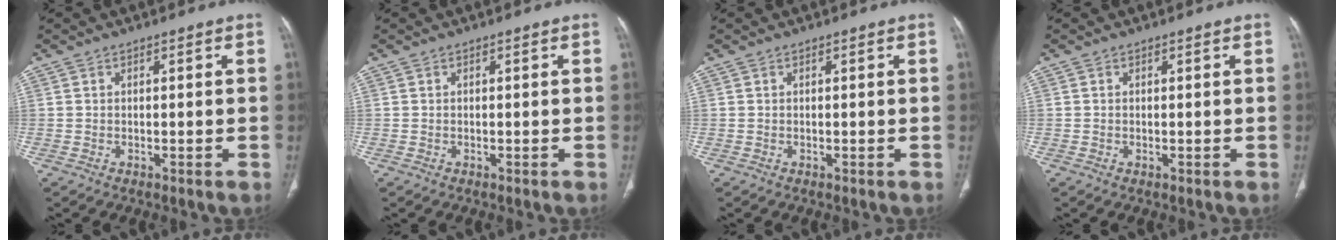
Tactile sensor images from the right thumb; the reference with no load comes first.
{"total": 0.0}
{"total": 0.0}
{"total": 0.0}